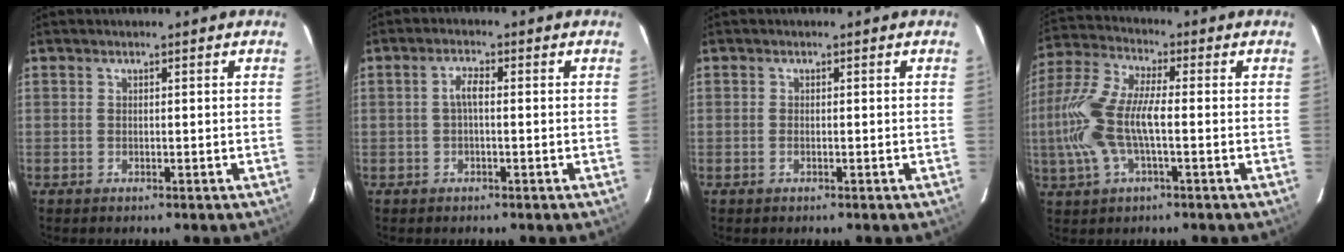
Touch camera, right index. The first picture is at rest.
{"total": 2.3, "force": [-0.2, 0.6, 2.2], "torque": [-0.045, 0.009, -0.004]}
{"total": 0.6, "force": [-0.3, 0.3, 0.4], "torque": [-0.009, 0.000, -0.006]}
{"total": 13.8, "force": [-1.9, 4.8, 12.8], "torque": [-0.275, 0.004, -0.039]}